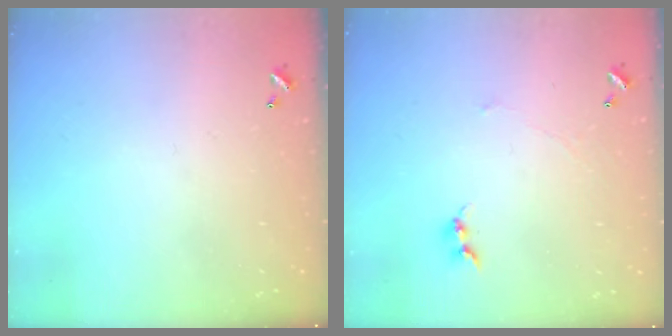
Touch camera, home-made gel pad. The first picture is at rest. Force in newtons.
{"total": 1.2, "press": 1.1, "slide": 0.5}